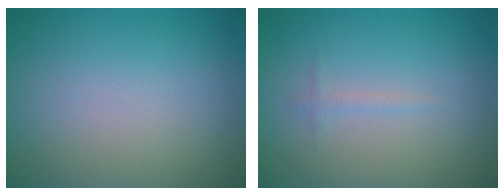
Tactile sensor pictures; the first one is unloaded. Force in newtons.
{"total": 0.7, "press": 0.7, "slide": 0.0}